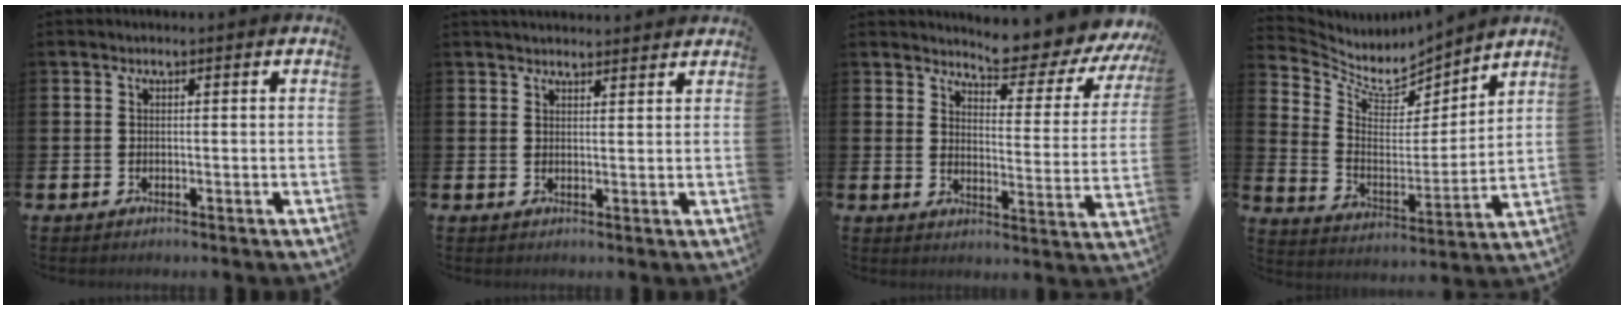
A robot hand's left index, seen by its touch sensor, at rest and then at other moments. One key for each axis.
{"total": 2.6, "fx": 2.5, "fy": 0.4, "fz": 0.2, "tx": 0.001, "ty": -0.013, "tz": 0.044}
{"total": 6.3, "fx": 6.0, "fy": 0.7, "fz": 1.5, "tx": -0.039, "ty": -0.055, "tz": 0.098}
{"total": 7.0, "fx": 6.4, "fy": 2.4, "fz": 1.5, "tx": -0.073, "ty": -0.056, "tz": 0.112}